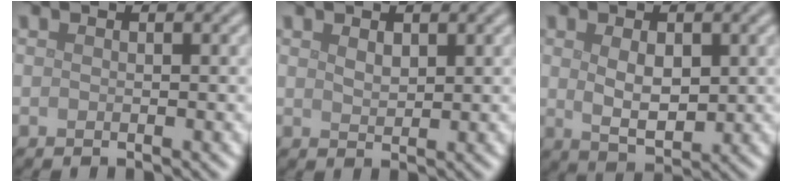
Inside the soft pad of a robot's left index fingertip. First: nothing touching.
{"total": 1.4, "force": [0.8, 0.7, 0.8], "torque": [-0.016, -0.001, 0.019]}
{"total": 3.5, "force": [0.5, 2.0, 2.8], "torque": [-0.057, -0.005, 0.014]}